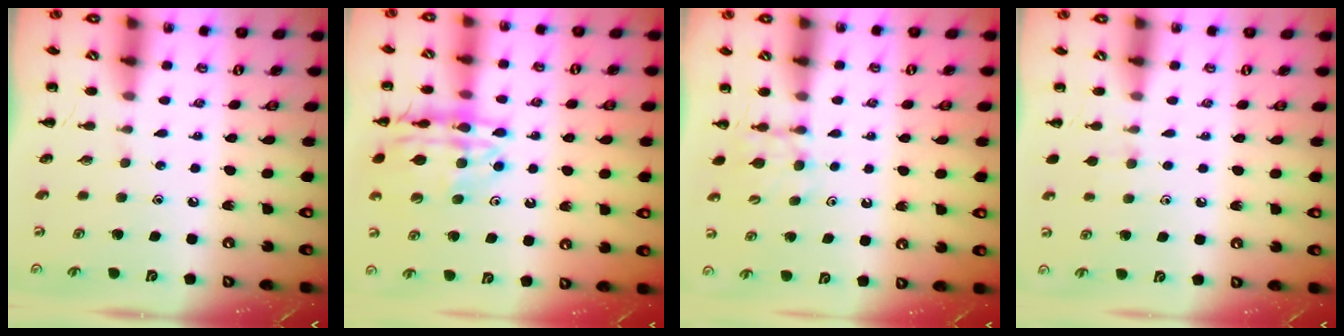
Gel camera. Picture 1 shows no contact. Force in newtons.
{"total": 17.7, "press": 17.5, "slide": 2.1}
{"total": 7.2, "press": 7.1, "slide": 1.6}
{"total": 5.7, "press": 5.5, "slide": 1.8}